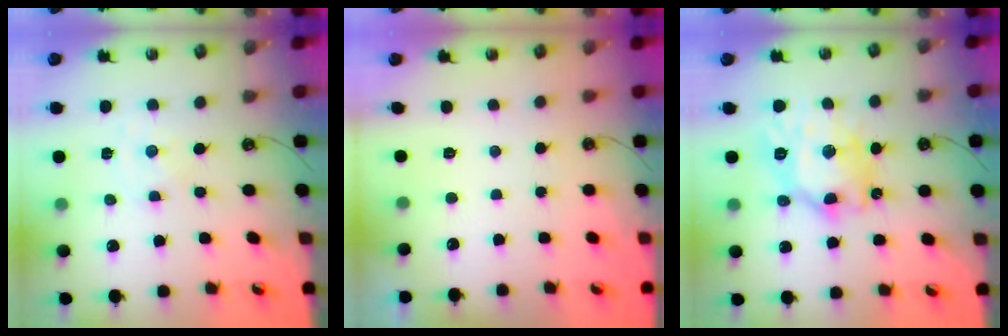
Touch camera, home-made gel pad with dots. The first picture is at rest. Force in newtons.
{"total": 0.0}
{"total": 14.7, "press": 14.6, "slide": 1.7}